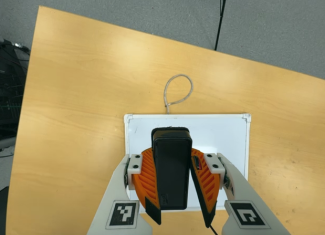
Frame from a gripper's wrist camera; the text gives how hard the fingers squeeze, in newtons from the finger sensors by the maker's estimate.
{"total": 11.0, "left": 9.9, "right": 12.1}